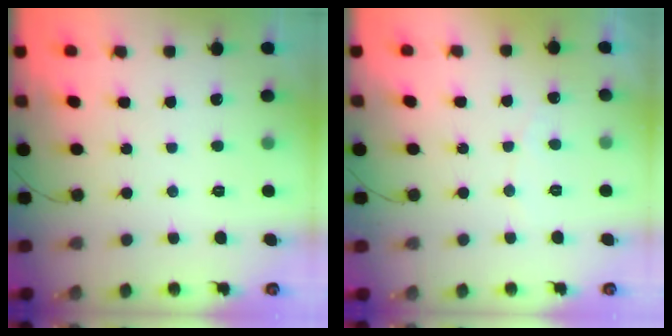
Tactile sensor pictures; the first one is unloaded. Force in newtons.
{"total": 2.4, "press": 2.4, "slide": 0.1}